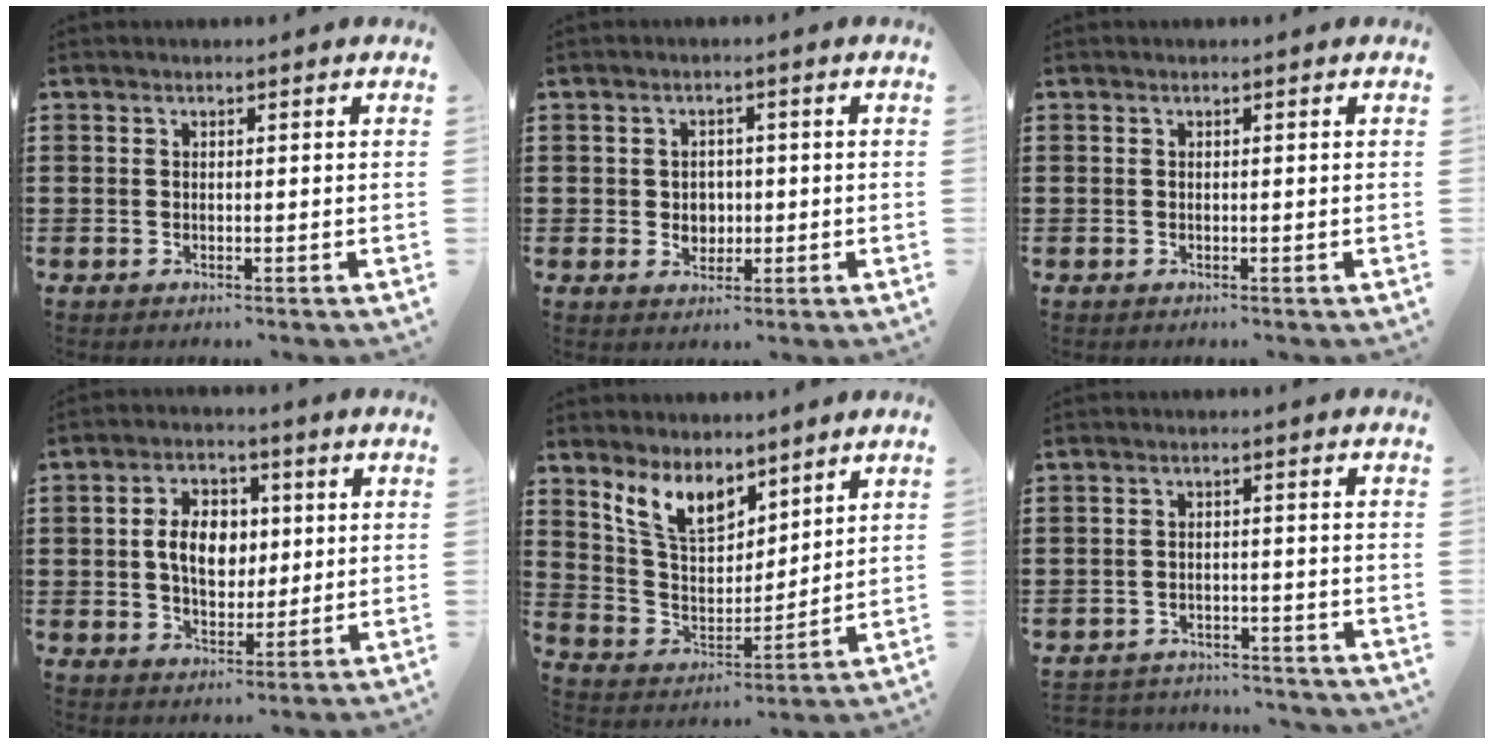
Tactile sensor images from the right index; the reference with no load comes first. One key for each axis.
{"total": 2.8, "fx": 0.0, "fy": 2.6, "fz": 0.9, "tx": -0.020, "ty": 0.006, "tz": -0.005}
{"total": 0.0}
{"total": 7.1, "fx": 0.6, "fy": 5.0, "fz": 5.0, "tx": -0.102, "ty": 0.009, "tz": 0.002}
{"total": 8.6, "fx": 6.4, "fy": 4.2, "fz": 4.1, "tx": -0.109, "ty": -0.016, "tz": 0.122}
{"total": 3.0, "fx": -2.9, "fy": 0.3, "fz": 0.0, "tx": -0.007, "ty": -0.001, "tz": -0.063}